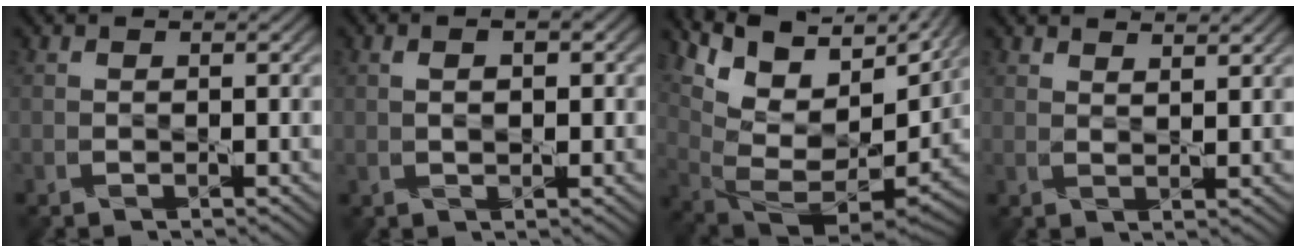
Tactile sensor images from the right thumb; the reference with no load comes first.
{"total": 2.8, "force": [0.6, 1.3, 2.4], "torque": [-0.034, -0.007, 0.007]}
{"total": 14.9, "force": [7.4, 7.9, 10.3], "torque": [-0.226, 0.010, 0.142]}
{"total": 2.3, "force": [2.0, 0.4, 1.0], "torque": [-0.017, -0.006, 0.040]}